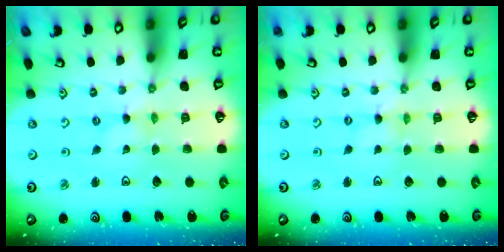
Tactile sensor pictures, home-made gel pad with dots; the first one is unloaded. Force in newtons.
{"total": 0.0}